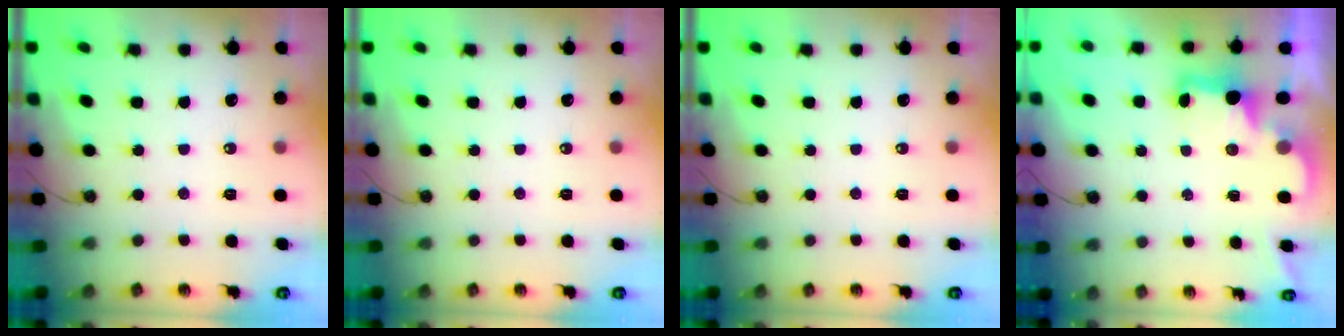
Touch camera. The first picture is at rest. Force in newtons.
{"total": 0.0}
{"total": 0.0}
{"total": 2.6, "press": 2.6, "slide": 0.5}